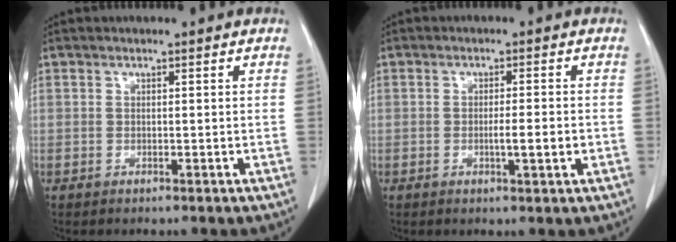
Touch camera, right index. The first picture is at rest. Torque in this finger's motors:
{"motor_torque": [0.64, -0.25, 0.28, 0.06]}